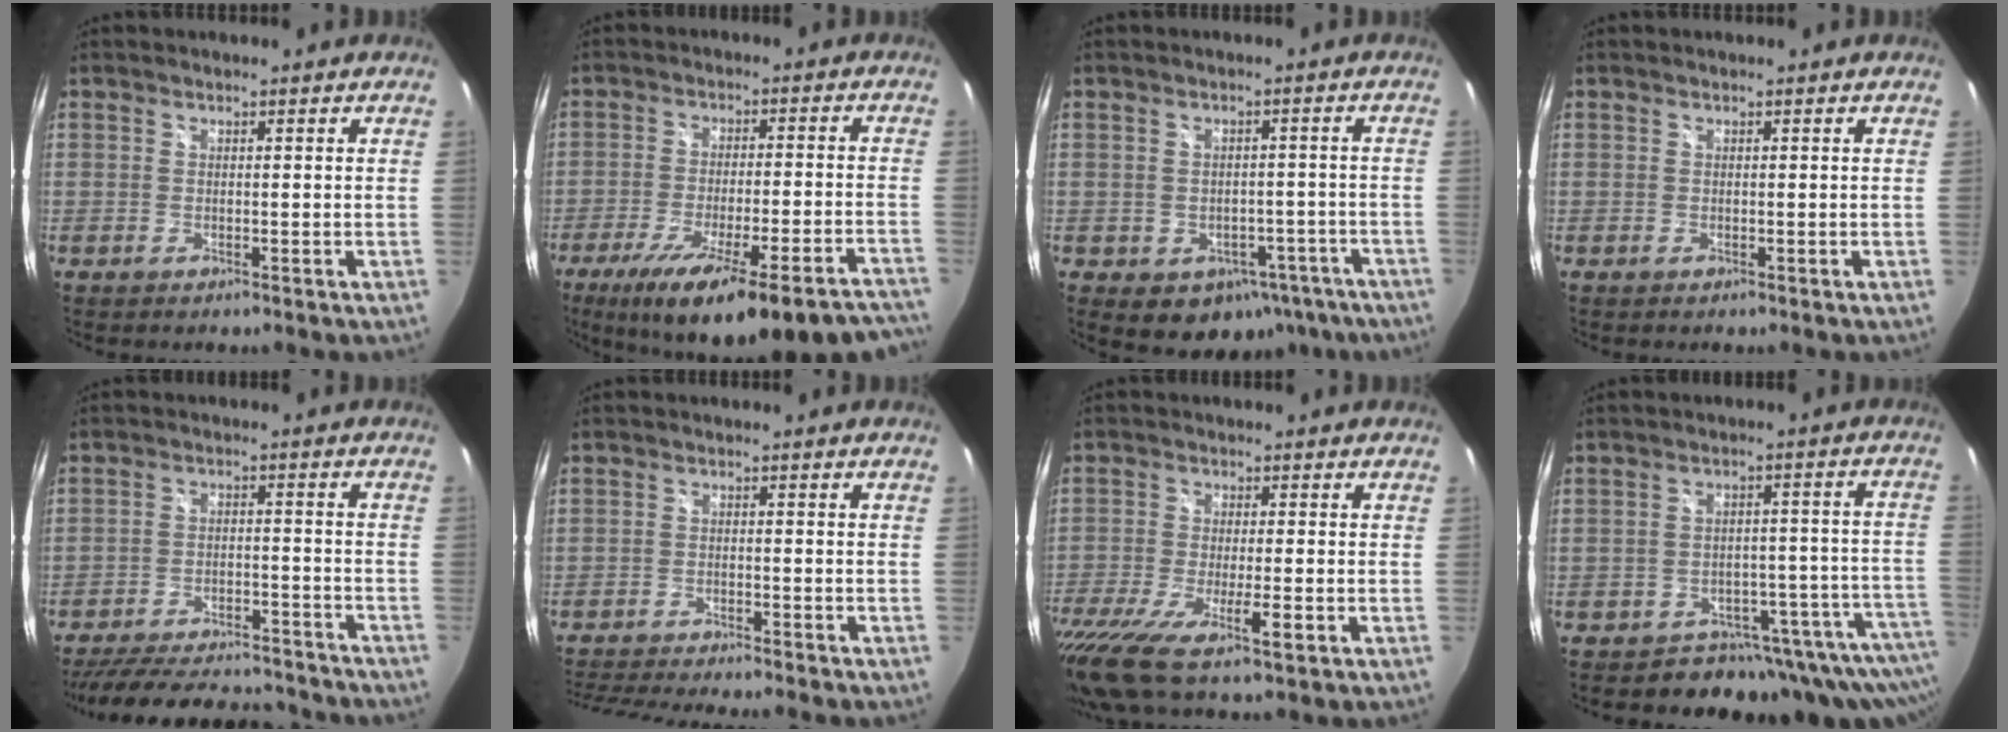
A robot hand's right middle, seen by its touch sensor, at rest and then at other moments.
{"total": 27.0, "force": [-21.5, 4.4, 15.7], "torque": [-0.251, -0.061, -0.299]}
{"total": 10.9, "force": [-6.1, 7.9, 4.6], "torque": [-0.086, 0.019, -0.047]}
{"total": 0.0}
{"total": 23.1, "force": [-20.2, 6.0, 9.5], "torque": [-0.190, -0.007, -0.275]}
{"total": 10.5, "force": [-9.6, 0.2, 4.1], "torque": [-0.103, -0.019, -0.158]}
{"total": 14.8, "force": [-8.8, 3.0, 11.5], "torque": [-0.235, -0.063, -0.152]}
{"total": 17.6, "force": [-14.8, 8.0, 5.2], "torque": [-0.047, 0.028, -0.188]}